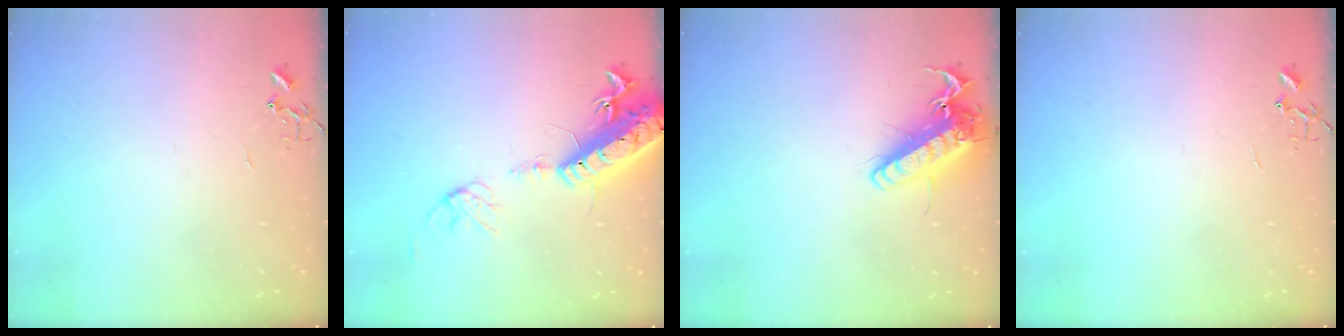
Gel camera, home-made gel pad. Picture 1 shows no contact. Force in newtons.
{"total": 18.0, "press": 17.6, "slide": 4.1}
{"total": 16.5, "press": 16.3, "slide": 2.7}
{"total": 0.0}